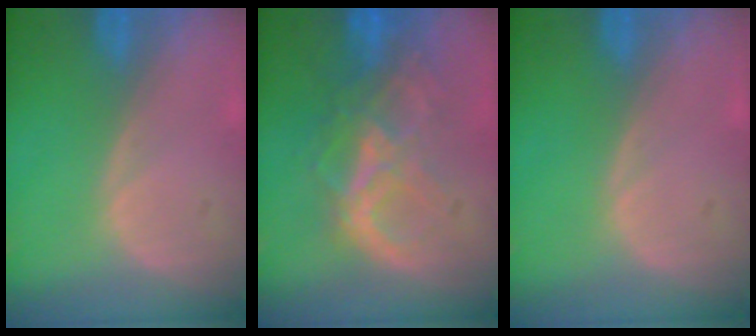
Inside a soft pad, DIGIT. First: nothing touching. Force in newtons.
{"total": 8.9, "press": 7.7, "slide": 4.5}
{"total": 0.0}